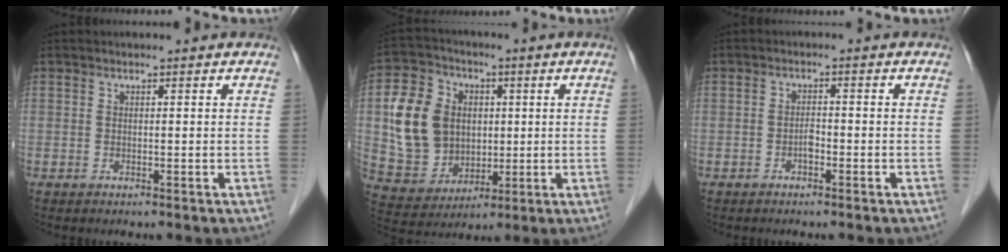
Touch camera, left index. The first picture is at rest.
{"total": 13.0, "force": [1.2, 10.9, 7.0], "torque": [-0.172, 0.027, 0.040]}
{"total": 1.6, "force": [-1.0, 0.6, 1.0], "torque": [-0.017, 0.001, -0.018]}